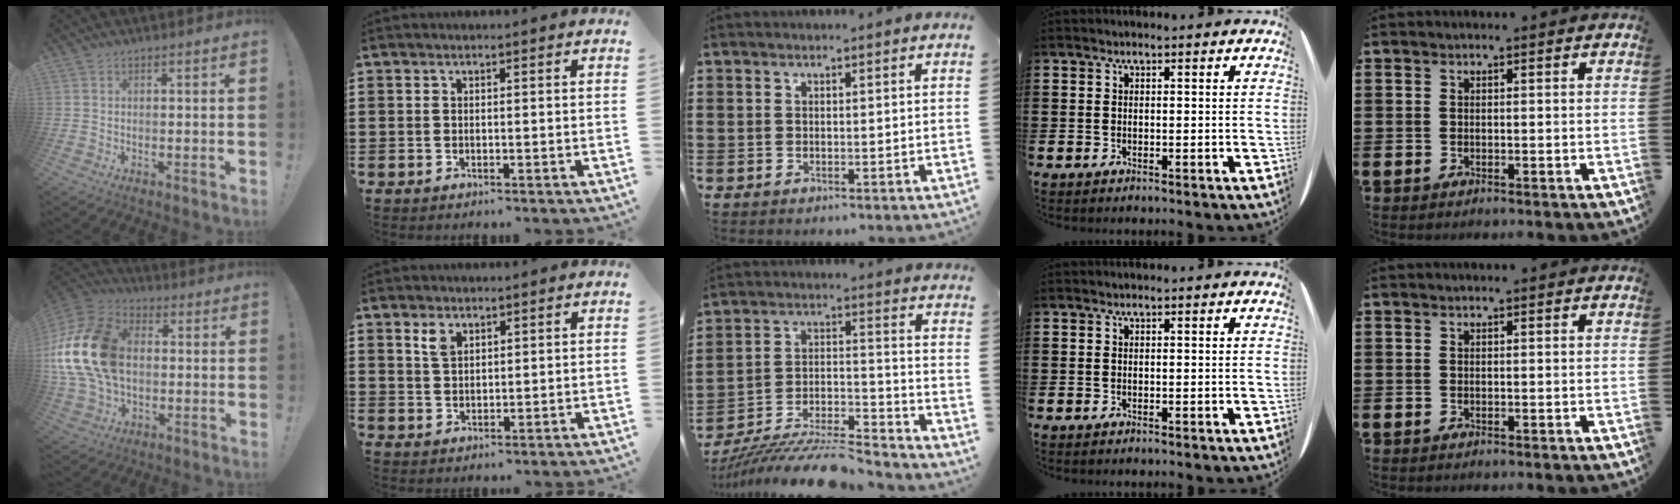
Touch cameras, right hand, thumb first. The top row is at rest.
{"thumb": {"total": 23.0, "force": [1.7, 16.3, 16.1], "torque": [-0.296, 0.018, 0.043]}, "index": {"total": 2.8, "force": [1.8, 1.5, 1.5], "torque": [-0.035, 0.005, 0.034]}, "middle": {"total": 11.1, "force": [-10.5, 0.7, 3.3], "torque": [-0.045, 0.026, -0.204]}}